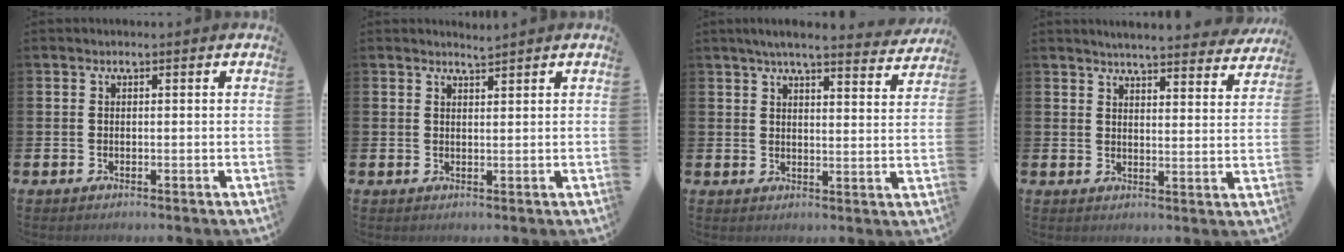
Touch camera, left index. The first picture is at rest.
{"total": 1.9, "force": [1.9, -0.2, -0.1], "torque": [0.003, -0.009, 0.035]}
{"total": 5.5, "force": [5.0, 0.4, 2.1], "torque": [-0.039, -0.028, 0.084]}
{"total": 4.9, "force": [4.8, 0.2, 0.9], "torque": [-0.018, -0.035, 0.081]}